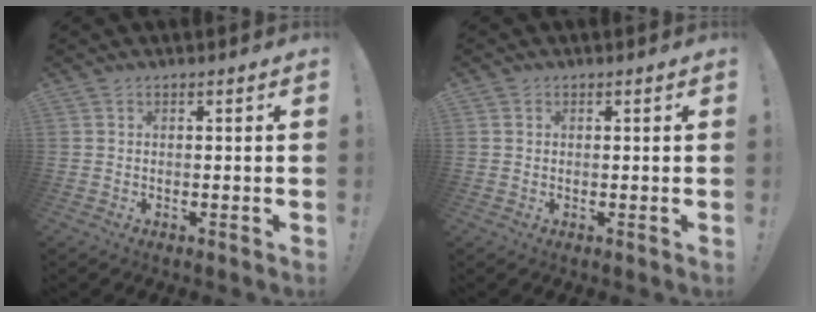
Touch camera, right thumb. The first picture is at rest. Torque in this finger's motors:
{"motor_torque": [0.01, -0.01, 0.05, 0.05, -0.04]}